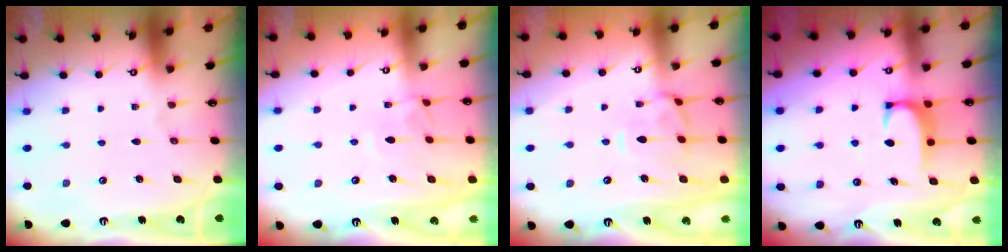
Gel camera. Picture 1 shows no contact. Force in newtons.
{"total": 3.9, "press": 3.9, "slide": 0.2}
{"total": 3.3, "press": 3.1, "slide": 1.1}
{"total": 1.8, "press": 1.7, "slide": 0.6}